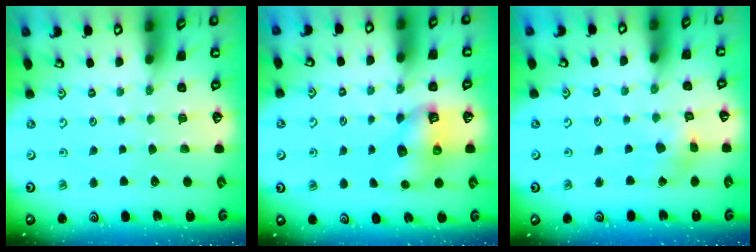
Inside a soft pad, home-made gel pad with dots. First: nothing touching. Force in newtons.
{"total": 8.1, "press": 8.0, "slide": 1.1}
{"total": 2.8, "press": 2.8, "slide": 0.5}